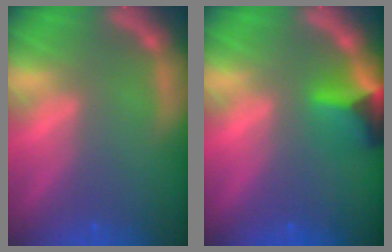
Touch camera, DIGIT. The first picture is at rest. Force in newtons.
{"total": 4.5}